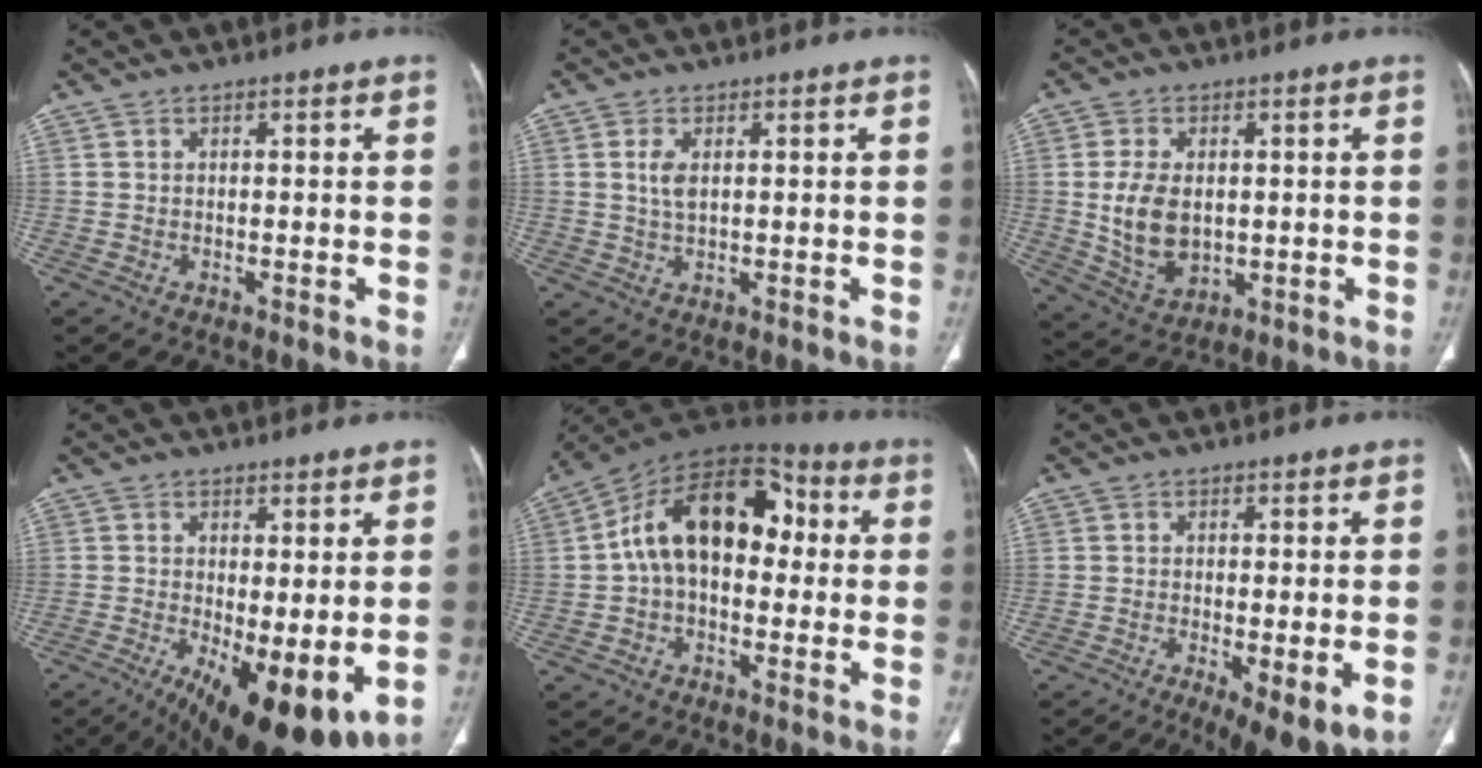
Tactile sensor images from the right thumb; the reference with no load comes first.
{"total": 3.3, "force": [0.9, 1.5, 2.7], "torque": [-0.057, -0.001, 0.018]}
{"total": 10.2, "force": [0.3, 6.6, 7.7], "torque": [-0.136, -0.011, 0.021]}
{"total": 15.0, "force": [-4.5, 5.3, 13.3], "torque": [-0.188, -0.027, -0.051]}
{"total": 17.0, "force": [1.2, 10.6, 13.2], "torque": [-0.189, 0.053, 0.009]}
{"total": 10.1, "force": [-4.2, 3.2, 8.6], "torque": [-0.133, -0.012, -0.060]}